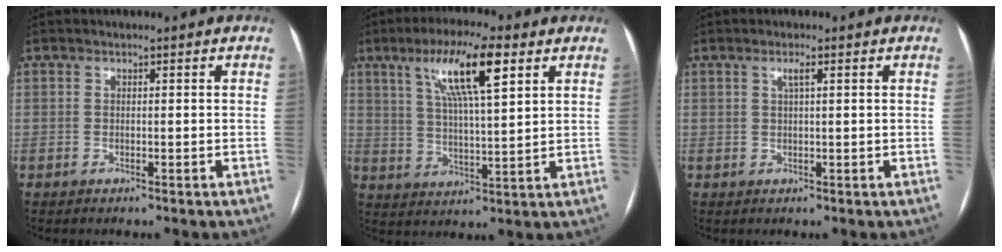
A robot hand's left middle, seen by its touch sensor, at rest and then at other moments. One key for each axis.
{"total": 11.5, "fx": 5.6, "fy": 1.6, "fz": 9.9, "tx": -0.180, "ty": 0.013, "tz": 0.098}
{"total": 1.4, "fx": 0.6, "fy": 0.0, "fz": 1.3, "tx": -0.025, "ty": 0.003, "tz": 0.011}